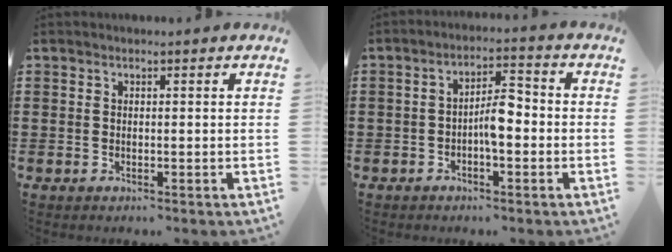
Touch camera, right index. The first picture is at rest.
{"total": 4.8, "force": [-1.1, 1.7, 4.4], "torque": [-0.087, 0.009, -0.023]}